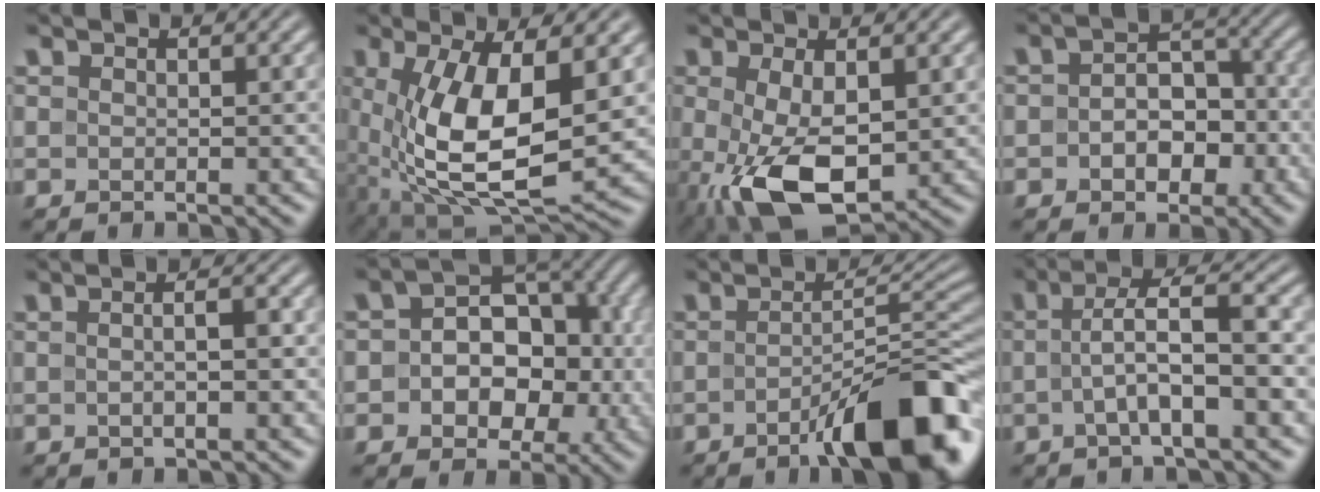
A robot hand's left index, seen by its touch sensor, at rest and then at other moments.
{"total": 11.4, "force": [0.7, 5.1, 10.2], "torque": [-0.196, -0.017, 0.016]}
{"total": 7.6, "force": [-1.2, 3.8, 6.5], "torque": [-0.152, -0.018, -0.013]}
{"total": 4.9, "force": [-1.1, 3.4, 3.4], "torque": [-0.043, 0.002, -0.020]}
{"total": 3.5, "force": [0.2, 1.5, 3.1], "torque": [-0.018, 0.007, -0.016]}
{"total": 9.1, "force": [-0.6, 6.7, 6.1], "torque": [-0.072, 0.002, -0.014]}
{"total": 10.8, "force": [-5.2, 3.1, 9.0], "torque": [-0.119, 0.006, -0.081]}
{"total": 6.2, "force": [-0.5, 1.3, 6.1], "torque": [-0.106, 0.018, -0.016]}